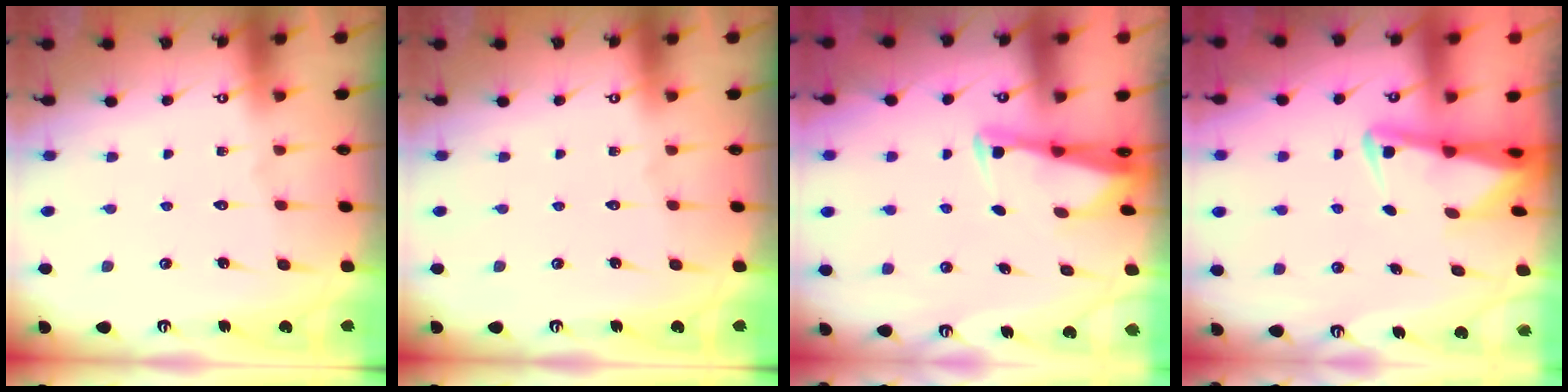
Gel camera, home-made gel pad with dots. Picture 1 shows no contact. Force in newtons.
{"total": 0.0}
{"total": 2.8, "press": 2.8, "slide": 0.5}
{"total": 2.7, "press": 2.6, "slide": 0.6}